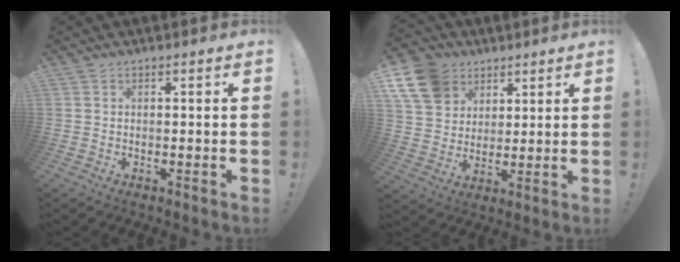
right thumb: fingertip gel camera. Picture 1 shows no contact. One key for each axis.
{"total": 14.5, "fx": 6.9, "fy": 11.2, "fz": 6.0, "tx": -0.100, "ty": -0.036, "tz": 0.138}